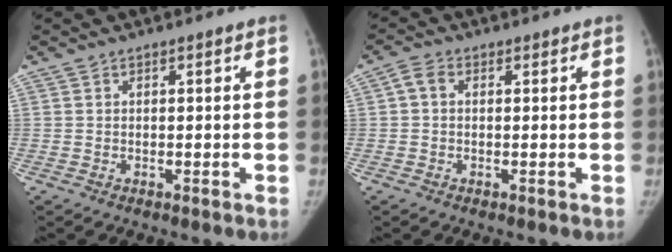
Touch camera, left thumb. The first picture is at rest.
{"total": 2.5, "force": [0.5, 1.8, 1.7], "torque": [-0.026, 0.007, 0.005]}